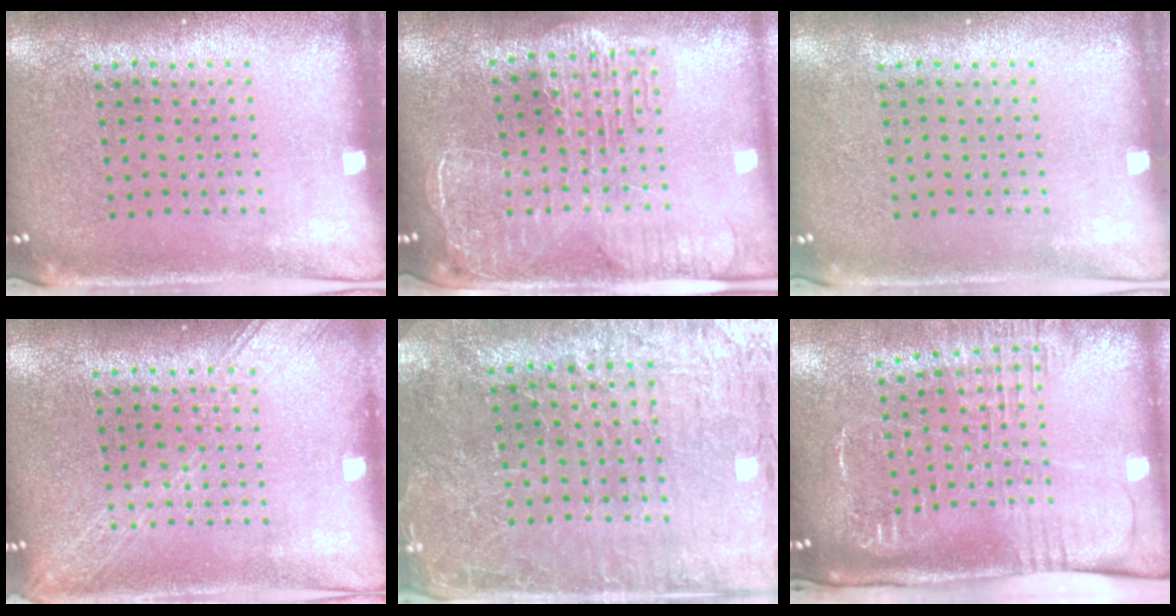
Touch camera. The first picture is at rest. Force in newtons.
{"total": 2.5, "press": 2.2, "slide": 1.3}
{"total": 0.0}
{"total": 1.7, "press": 1.7, "slide": 0.2}
{"total": 3.3, "press": 3.3, "slide": 0.4}
{"total": 2.7, "press": 2.1, "slide": 1.7}